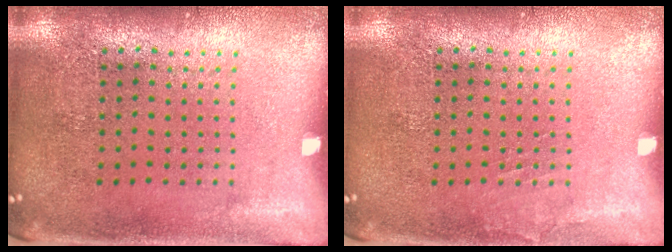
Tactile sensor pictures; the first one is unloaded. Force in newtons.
{"total": 0.6, "press": 0.6, "slide": 0.1}